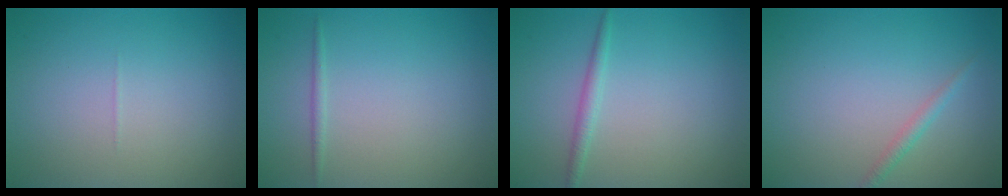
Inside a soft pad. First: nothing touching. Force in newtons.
{"total": 0.6, "press": 0.6, "slide": 0.0}
{"total": 1.3, "press": 1.3, "slide": 0.1}
{"total": 1.1, "press": 1.1, "slide": 0.0}